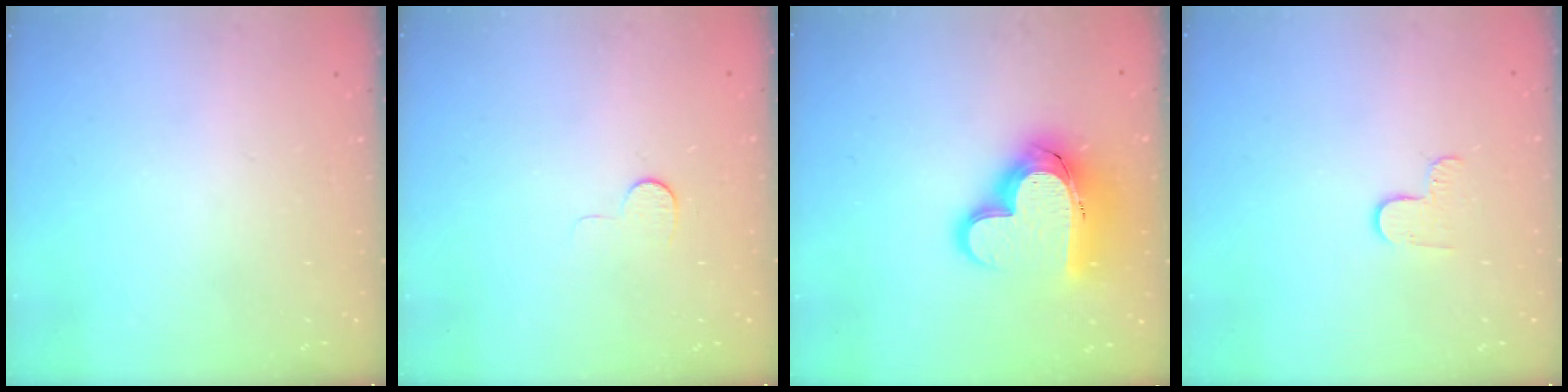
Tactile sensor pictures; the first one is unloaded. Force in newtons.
{"total": 5.0, "press": 5.0, "slide": 0.5}
{"total": 17.3, "press": 17.2, "slide": 1.8}
{"total": 3.7, "press": 3.6, "slide": 0.4}